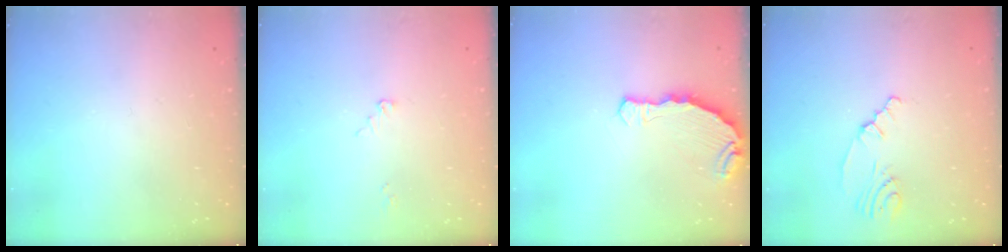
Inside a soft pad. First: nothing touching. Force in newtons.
{"total": 2.4, "press": 2.4, "slide": 0.3}
{"total": 8.1, "press": 6.5, "slide": 4.9}
{"total": 2.2, "press": 1.9, "slide": 1.0}